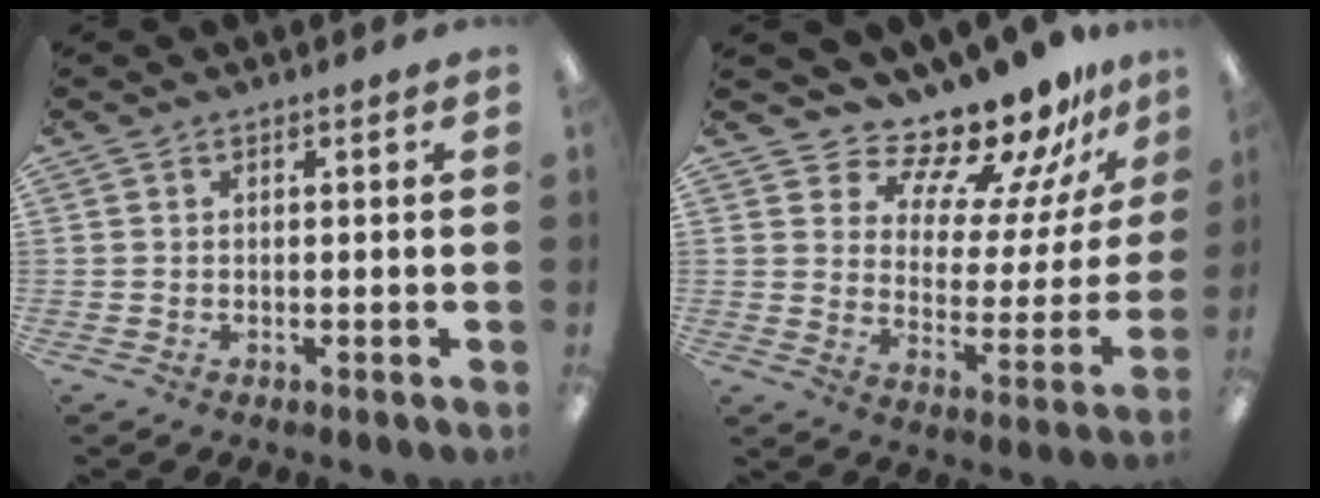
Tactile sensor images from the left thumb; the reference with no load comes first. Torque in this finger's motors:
{"motor_torque": [0.30, 0.23, 0.01, -0.57, 0.02]}